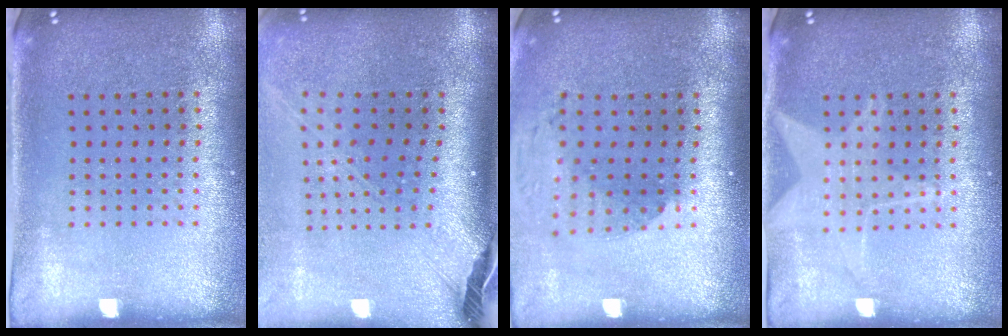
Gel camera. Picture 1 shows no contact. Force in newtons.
{"total": 2.6, "press": 1.9, "slide": 1.8}
{"total": 1.6, "press": 1.3, "slide": 0.9}
{"total": 2.0, "press": 2.0, "slide": 0.4}